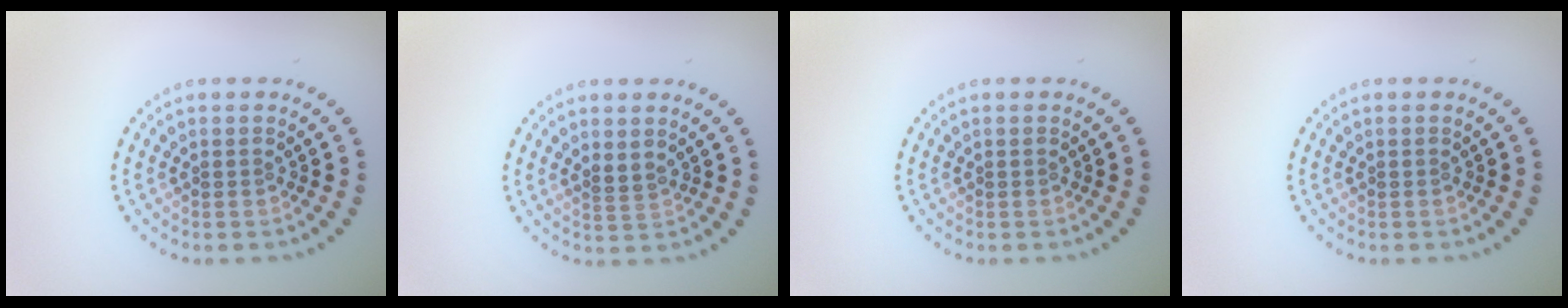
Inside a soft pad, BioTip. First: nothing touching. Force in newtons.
{"total": 1.2, "press": 1.0, "slide": 0.6}
{"total": 0.0}
{"total": 0.0}